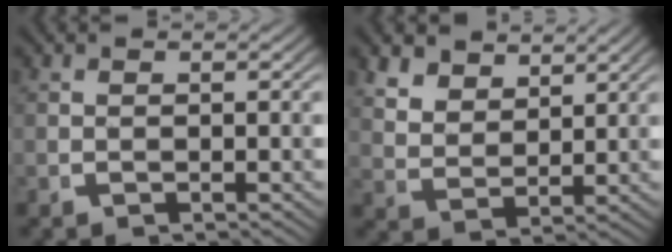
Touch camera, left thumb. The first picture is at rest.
{"total": 4.7, "force": [3.0, 2.7, 2.3], "torque": [-0.044, -0.014, 0.065]}